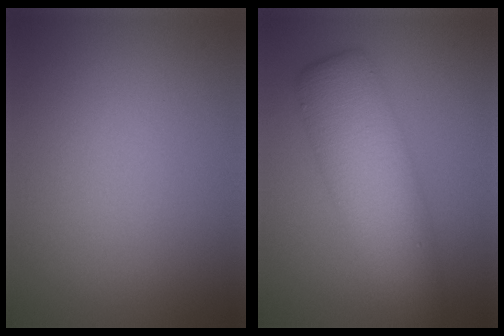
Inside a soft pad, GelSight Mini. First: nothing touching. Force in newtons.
{"total": 7.6, "press": 7.6, "slide": 0.2}